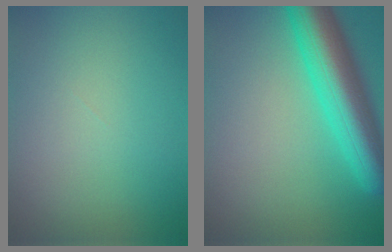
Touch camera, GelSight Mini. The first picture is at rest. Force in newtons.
{"total": 8.5, "press": 8.5, "slide": 0.3}